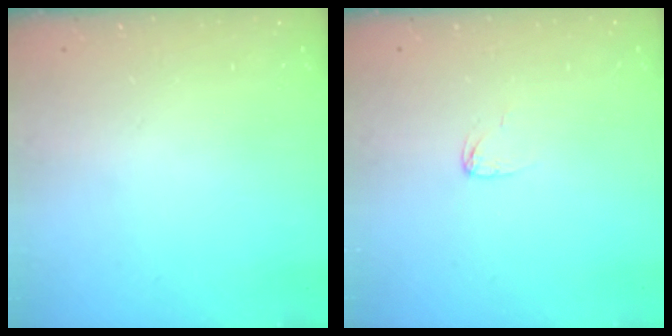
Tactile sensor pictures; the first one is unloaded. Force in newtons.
{"total": 3.1, "press": 3.1, "slide": 0.2}